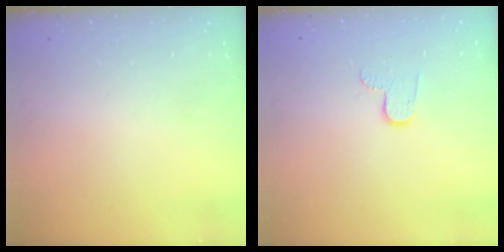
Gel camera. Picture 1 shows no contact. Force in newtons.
{"total": 5.8, "press": 5.8, "slide": 0.5}